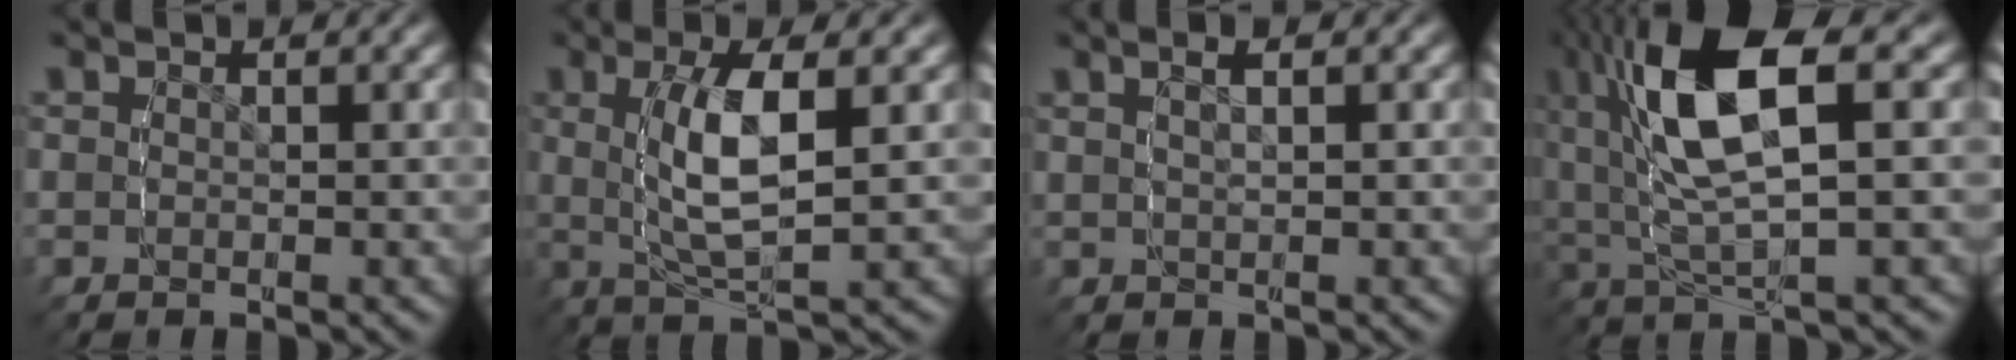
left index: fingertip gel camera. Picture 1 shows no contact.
{"total": 5.5, "force": [0.7, 1.3, 5.3], "torque": [-0.104, -0.005, 0.022]}
{"total": 2.2, "force": [1.1, 0.7, 1.7], "torque": [-0.022, 0.007, 0.022]}
{"total": 10.2, "force": [2.3, 4.4, 8.9], "torque": [-0.192, 0.000, 0.045]}